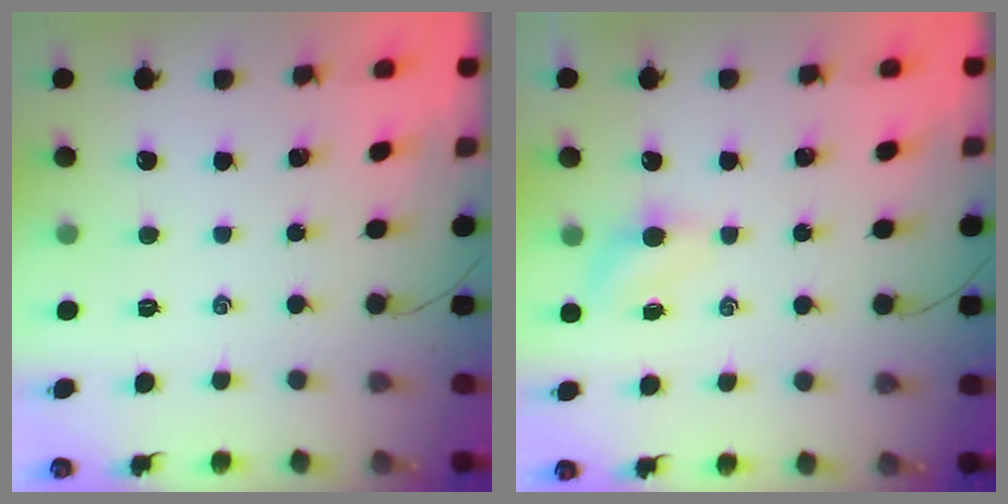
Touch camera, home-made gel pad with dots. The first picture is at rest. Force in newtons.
{"total": 4.3, "press": 4.1, "slide": 1.3}